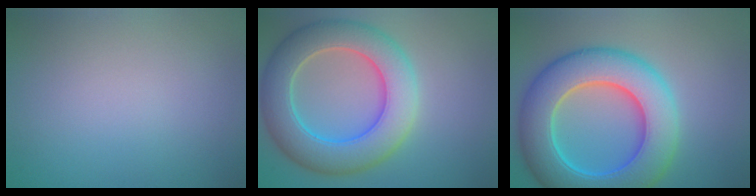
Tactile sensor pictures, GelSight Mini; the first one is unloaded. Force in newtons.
{"total": 8.7, "press": 8.7, "slide": 0.3}
{"total": 10.7, "press": 10.7, "slide": 0.4}